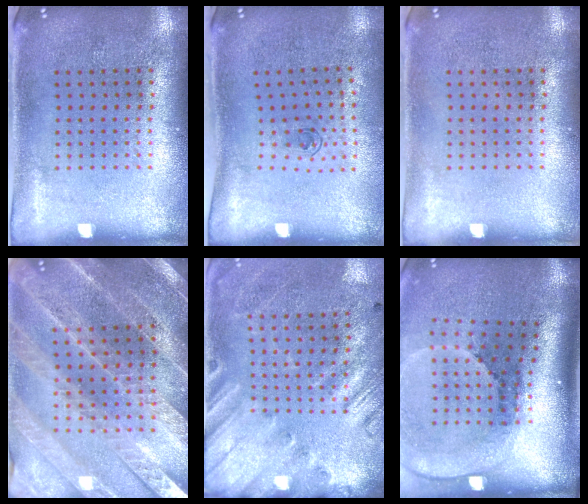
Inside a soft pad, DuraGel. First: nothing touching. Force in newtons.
{"total": 0.6, "press": 0.3, "slide": 0.6}
{"total": 0.0}
{"total": 2.8, "press": 2.8, "slide": 0.5}
{"total": 2.6, "press": 1.8, "slide": 1.8}
{"total": 2.5, "press": 1.7, "slide": 1.8}